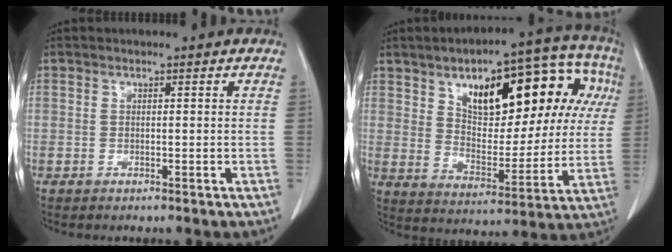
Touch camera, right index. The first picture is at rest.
{"total": 21.1, "force": [8.0, 9.0, 17.4], "torque": [-0.236, 0.043, 0.123]}